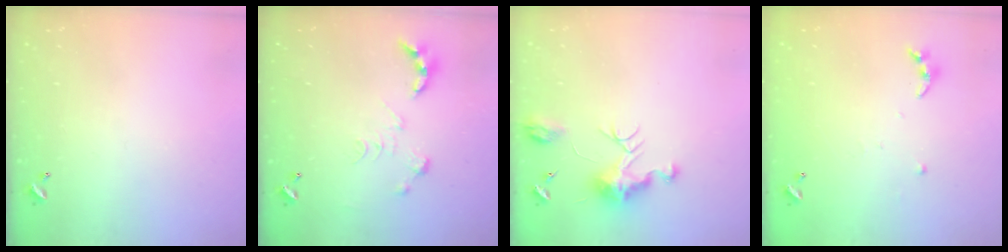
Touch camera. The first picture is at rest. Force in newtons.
{"total": 0.0}
{"total": 9.5, "press": 9.5, "slide": 0.5}
{"total": 4.2, "press": 4.2, "slide": 0.2}